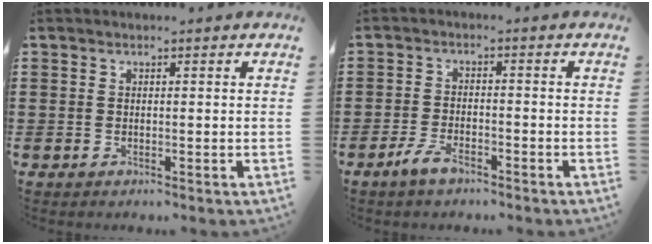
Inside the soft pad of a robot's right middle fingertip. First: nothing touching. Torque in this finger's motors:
{"motor_torque": [1.91, 0.23, 0.15, 0.10]}